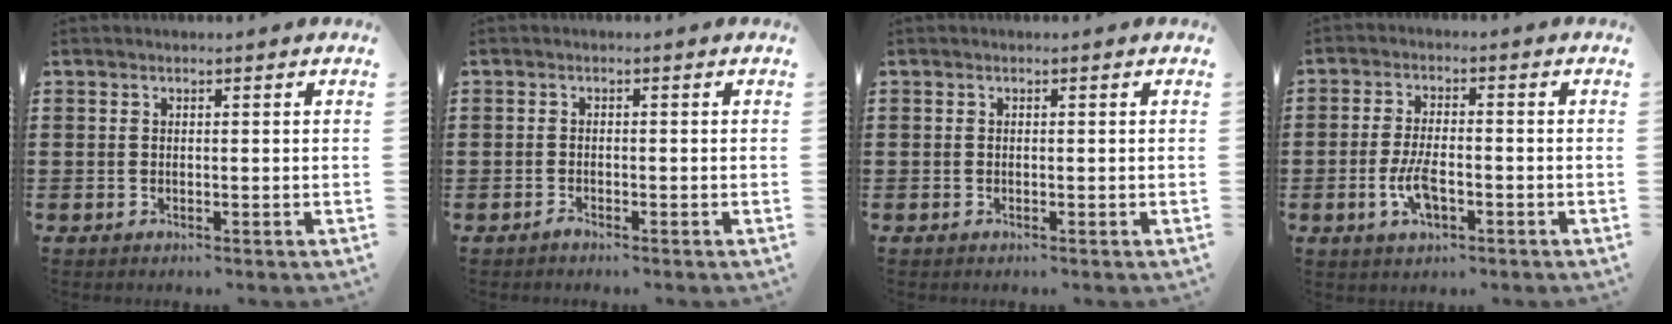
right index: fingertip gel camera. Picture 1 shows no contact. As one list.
[{"total": 0.9, "force": [-0.8, 0.2, 0.2], "torque": [-0.006, -0.001, -0.017]}, {"total": 0.0}, {"total": 5.5, "force": [-1.8, 2.3, 4.6], "torque": [-0.106, -0.002, -0.037]}]